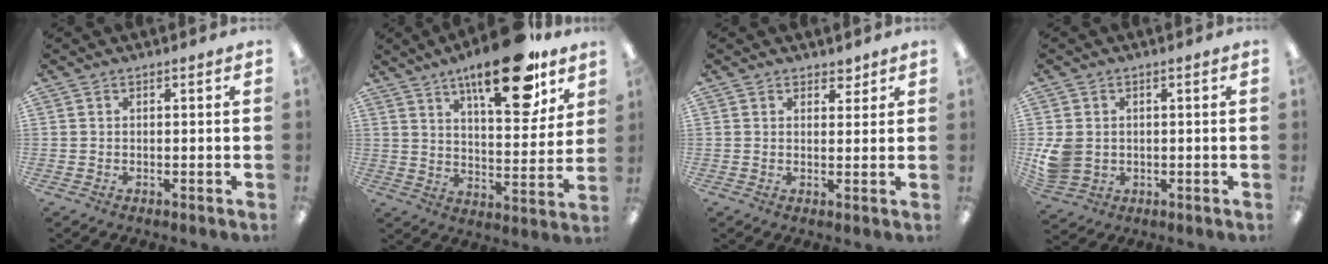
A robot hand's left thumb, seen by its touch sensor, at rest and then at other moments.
{"total": 20.5, "force": [13.4, 6.8, 13.9], "torque": [-0.197, -0.076, 0.210]}
{"total": 2.5, "force": [1.9, 1.4, 0.6], "torque": [0.002, -0.007, 0.033]}
{"total": 6.6, "force": [0.2, 5.8, 3.3], "torque": [-0.075, 0.009, 0.009]}